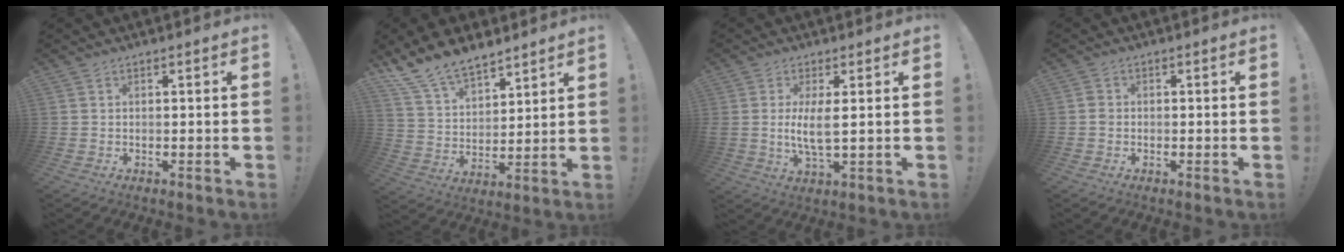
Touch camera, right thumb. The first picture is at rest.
{"total": 13.2, "force": [10.9, 5.8, 4.5], "torque": [-0.096, -0.074, 0.208]}
{"total": 6.1, "force": [1.0, 1.6, 5.8], "torque": [-0.120, -0.011, 0.015]}
{"total": 1.4, "force": [-0.4, 1.1, 0.6], "torque": [-0.011, 0.005, -0.008]}